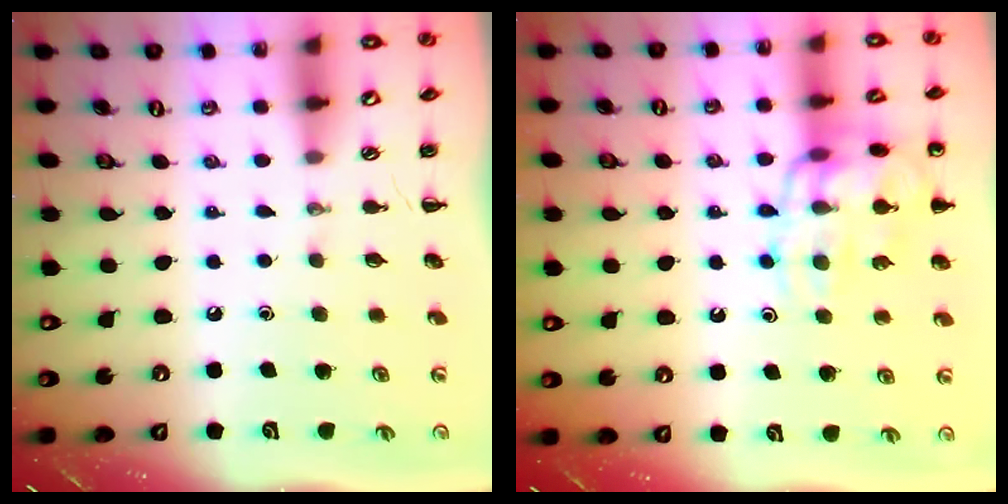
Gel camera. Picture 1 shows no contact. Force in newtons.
{"total": 15.5, "press": 15.4, "slide": 1.7}